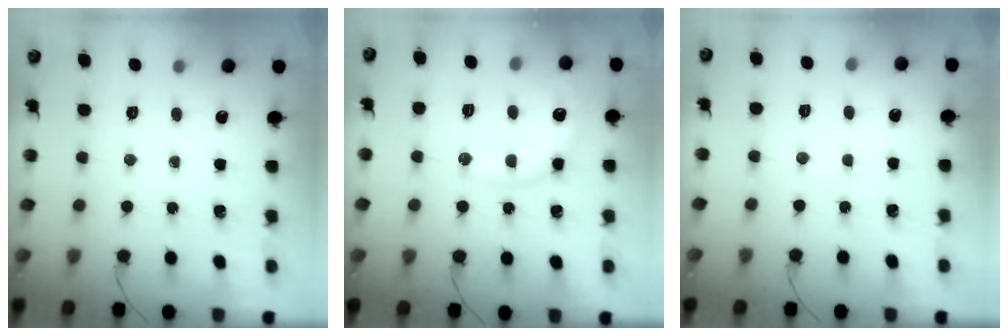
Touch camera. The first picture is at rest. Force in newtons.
{"total": 11.5, "press": 11.5, "slide": 1.0}
{"total": 2.7, "press": 2.6, "slide": 0.8}